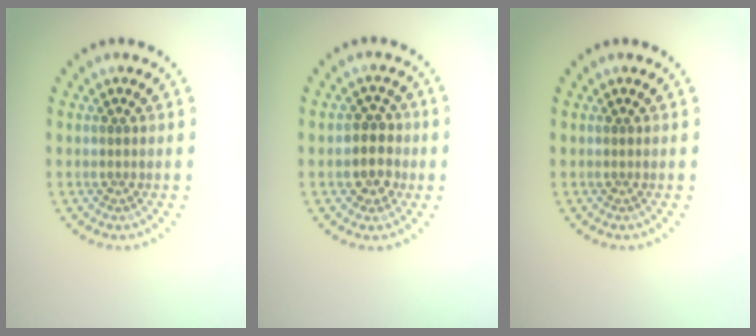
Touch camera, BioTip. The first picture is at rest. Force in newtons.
{"total": 2.8, "press": 2.7, "slide": 0.7}
{"total": 0.0}